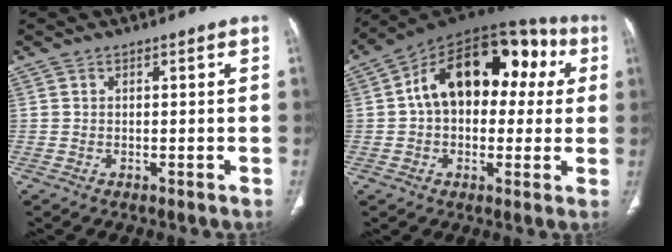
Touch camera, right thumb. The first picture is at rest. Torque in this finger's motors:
{"motor_torque": [1.94, 3.07, 1.30, -0.51, 0.21]}